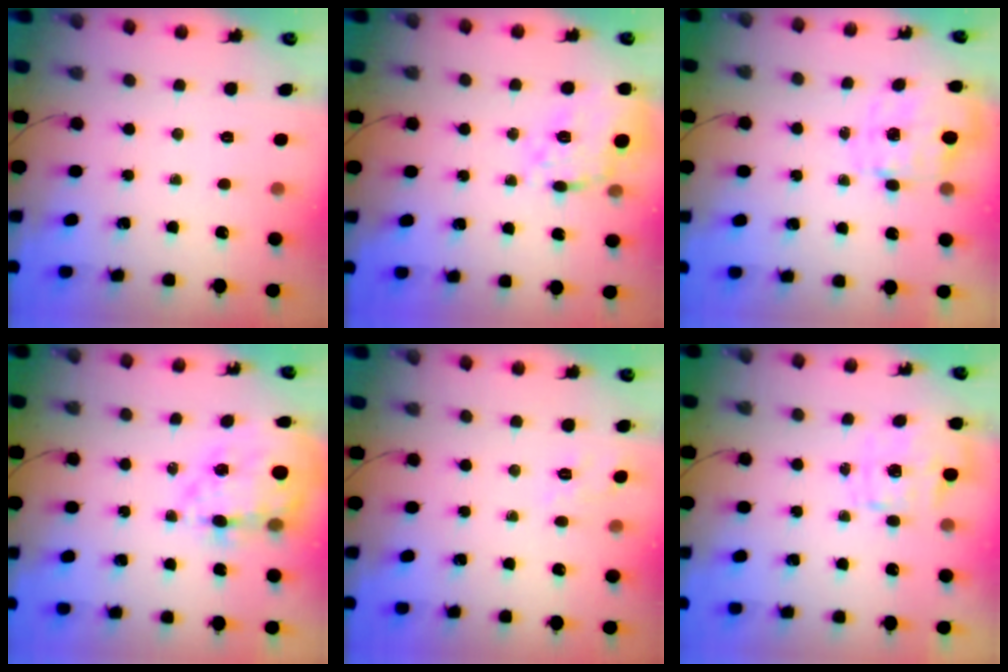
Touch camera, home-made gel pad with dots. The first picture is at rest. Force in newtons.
{"total": 19.2, "press": 19.2, "slide": 0.1}
{"total": 2.6, "press": 2.4, "slide": 1.0}
{"total": 15.8, "press": 15.3, "slide": 3.8}
{"total": 1.9, "press": 0.2, "slide": 1.9}
{"total": 1.8, "press": 1.7, "slide": 0.5}